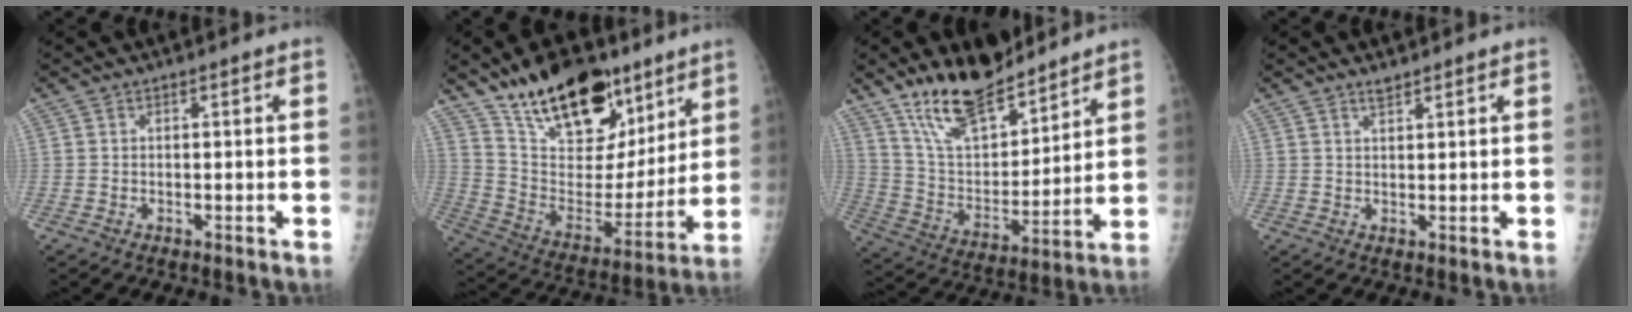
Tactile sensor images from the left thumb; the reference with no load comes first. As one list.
[{"total": 24.7, "force": [16.6, 12.1, 13.6], "torque": [-0.176, -0.073, 0.279]}, {"total": 17.7, "force": [13.8, 6.7, 8.8], "torque": [-0.109, -0.078, 0.252]}, {"total": 1.6, "force": [1.4, 0.5, 0.7], "torque": [-0.005, -0.010, 0.024]}]